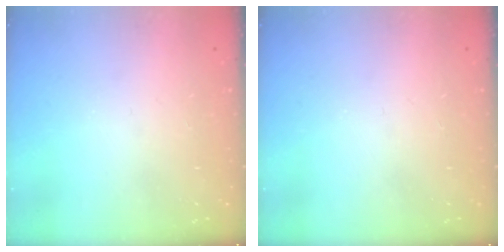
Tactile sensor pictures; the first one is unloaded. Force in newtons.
{"total": 0.0}